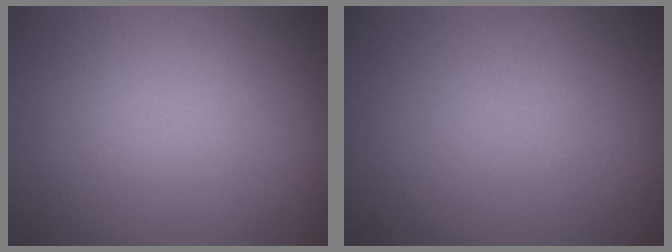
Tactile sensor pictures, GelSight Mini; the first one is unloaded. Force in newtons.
{"total": 0.0}